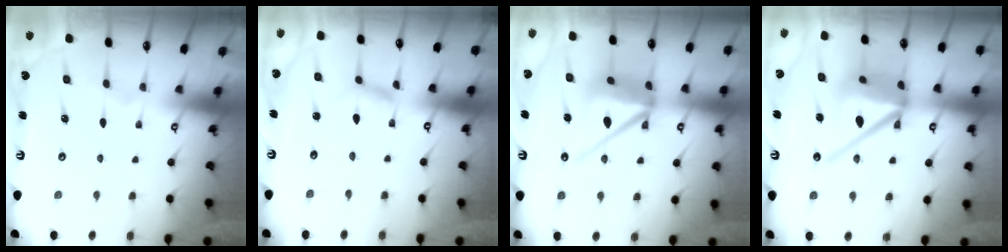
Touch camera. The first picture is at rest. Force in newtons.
{"total": 2.3, "press": 2.3, "slide": 0.1}
{"total": 14.9, "press": 14.8, "slide": 2.0}
{"total": 17.1, "press": 16.9, "slide": 2.6}